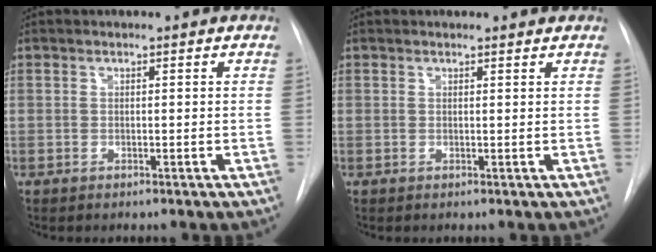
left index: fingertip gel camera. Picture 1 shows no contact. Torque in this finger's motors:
{"motor_torque": [0.11, -0.11, -0.15, 0.00]}